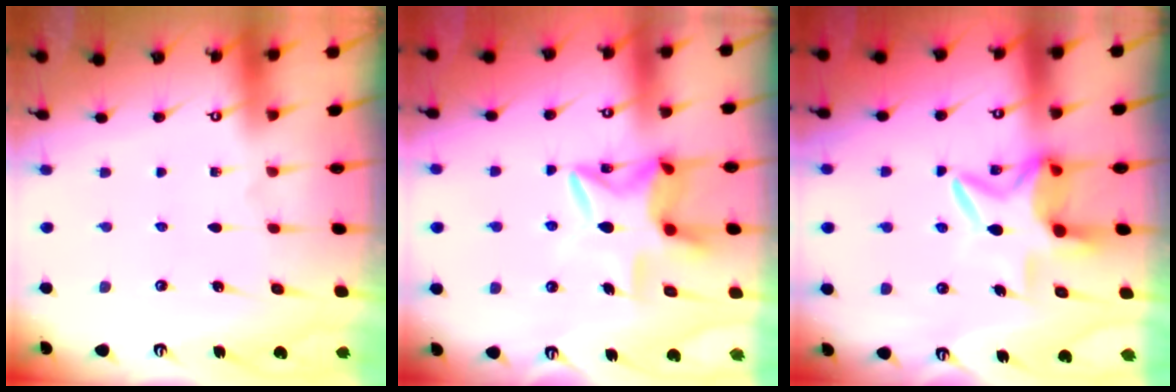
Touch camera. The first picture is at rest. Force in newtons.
{"total": 12.3, "press": 12.3, "slide": 1.1}
{"total": 8.7, "press": 8.6, "slide": 1.5}